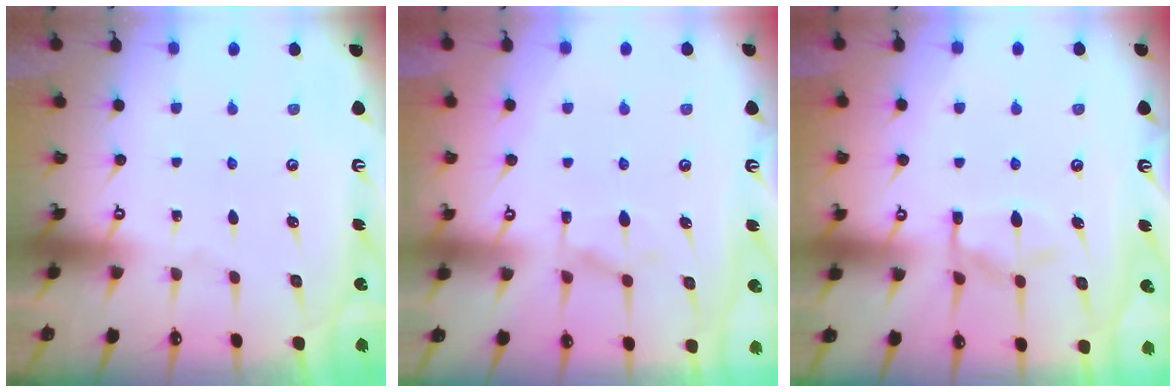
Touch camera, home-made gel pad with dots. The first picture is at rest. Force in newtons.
{"total": 1.6, "press": 0.4, "slide": 1.6}
{"total": 10.9, "press": 10.8, "slide": 1.4}